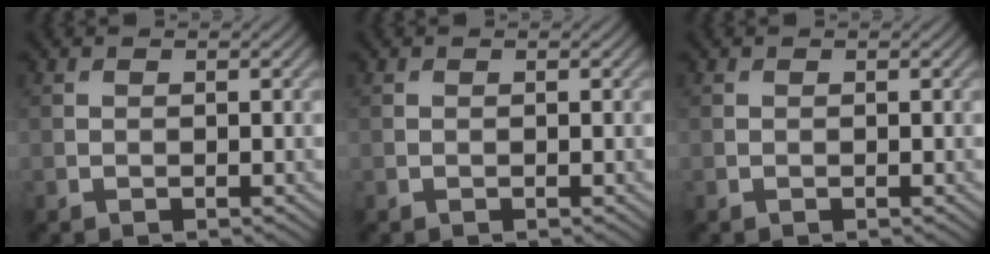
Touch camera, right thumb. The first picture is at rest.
{"total": 0.0}
{"total": 0.0}